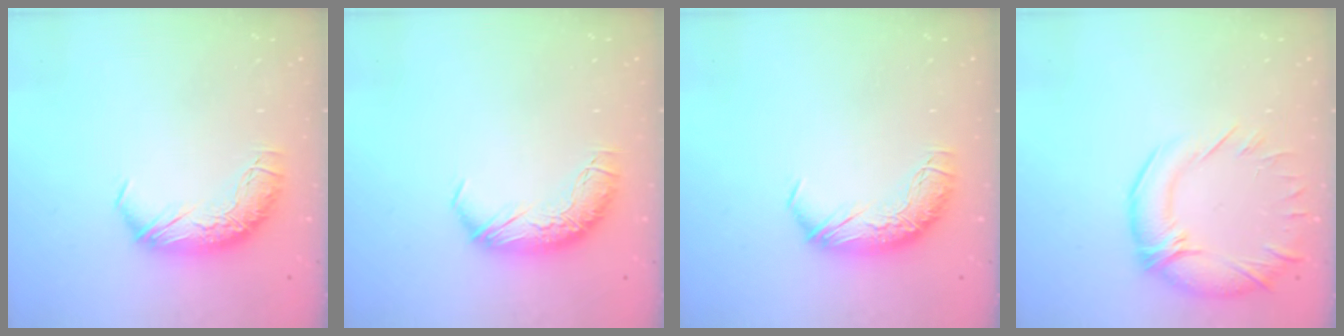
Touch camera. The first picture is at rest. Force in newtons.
{"total": 0.0}
{"total": 0.0}
{"total": 5.5, "press": 3.9, "slide": 3.9}